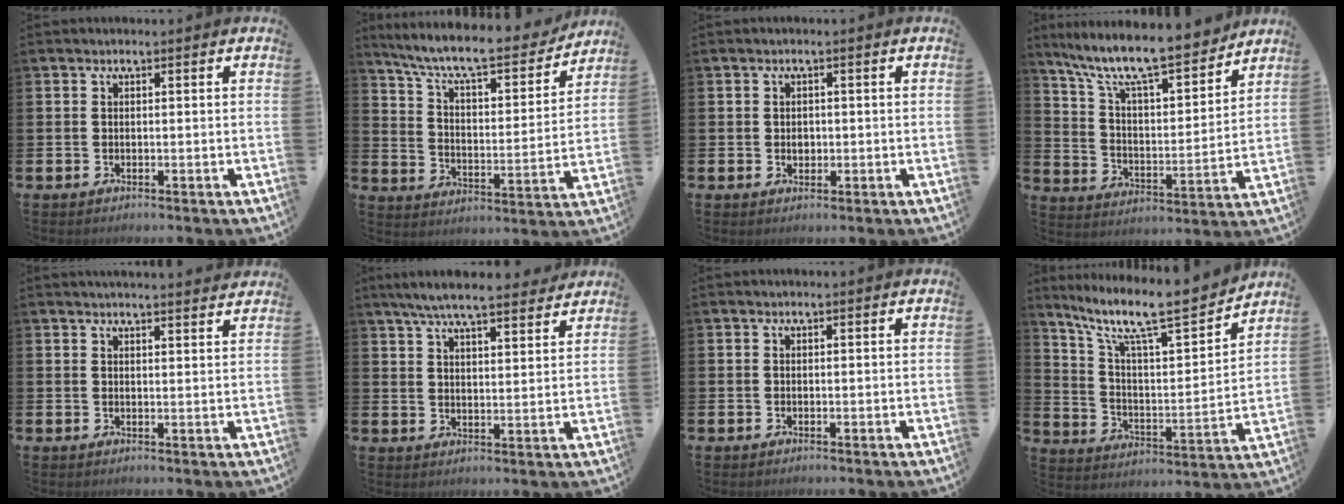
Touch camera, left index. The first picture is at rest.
{"total": 9.3, "force": [8.4, 1.7, 3.6], "torque": [-0.091, -0.062, 0.136]}
{"total": 1.3, "force": [0.0, 1.0, 0.7], "torque": [0.000, 0.002, -0.005]}
{"total": 11.1, "force": [9.9, 1.7, 4.7], "torque": [-0.122, -0.070, 0.167]}
{"total": 2.8, "force": [2.8, -0.2, 0.0], "torque": [-0.002, -0.018, 0.050]}
{"total": 7.1, "force": [6.6, 0.9, 2.5], "torque": [-0.053, -0.033, 0.116]}
{"total": 0.0}
{"total": 11.1, "force": [9.5, 1.7, 5.5], "torque": [-0.132, -0.070, 0.154]}